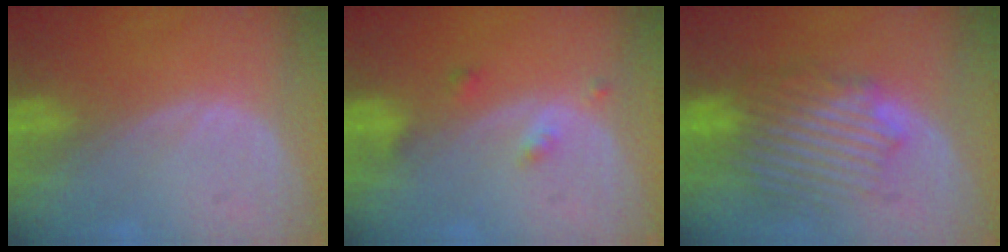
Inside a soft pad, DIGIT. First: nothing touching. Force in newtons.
{"total": 2.1, "press": 2.1, "slide": 0.2}
{"total": 8.7, "press": 8.6, "slide": 1.6}